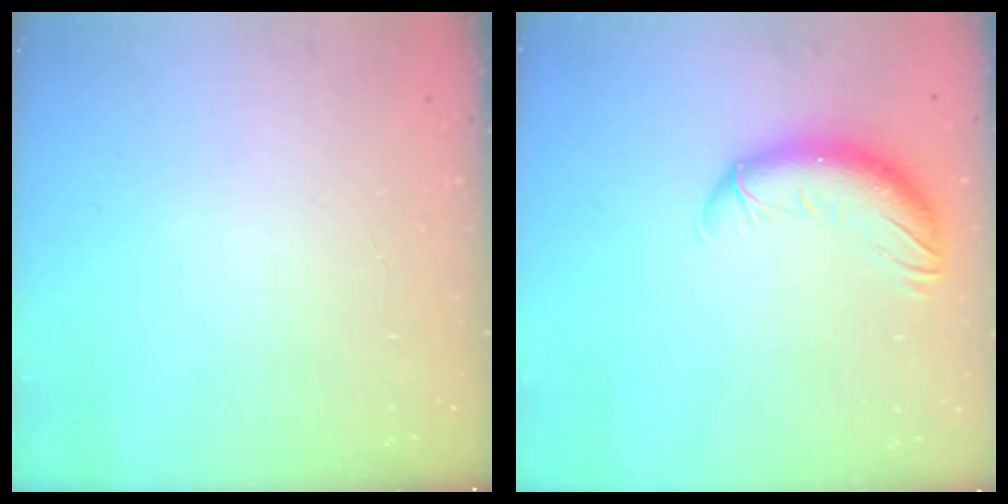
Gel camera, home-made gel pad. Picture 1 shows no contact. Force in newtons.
{"total": 11.8, "press": 11.4, "slide": 2.7}